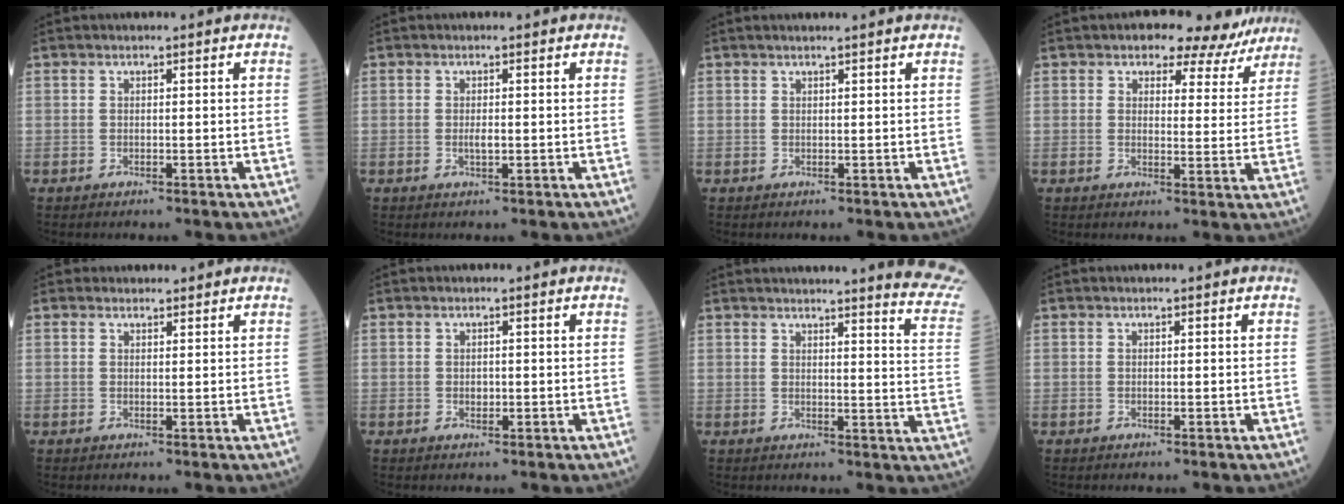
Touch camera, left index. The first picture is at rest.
{"total": 1.2, "force": [-0.2, 0.3, 1.2], "torque": [-0.024, -0.003, -0.002]}
{"total": 2.2, "force": [1.9, -0.4, 1.0], "torque": [-0.012, 0.011, 0.029]}
{"total": 8.2, "force": [6.9, 4.0, 2.1], "torque": [-0.005, 0.001, 0.069]}
{"total": 1.1, "force": [1.0, 0.5, -0.1], "torque": [-0.003, 0.000, 0.013]}
{"total": 0.9, "force": [-0.1, 0.7, 0.6], "torque": [-0.011, -0.001, -0.002]}
{"total": 12.3, "force": [11.6, -0.6, 4.0], "torque": [-0.035, -0.083, 0.105]}
{"total": 0.0}